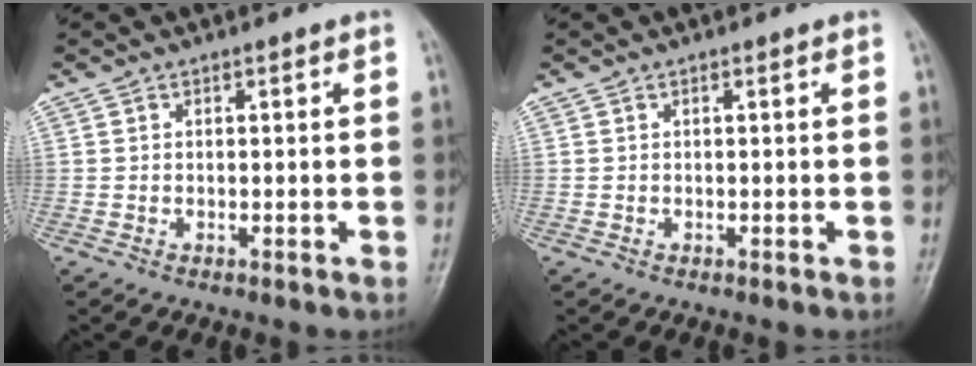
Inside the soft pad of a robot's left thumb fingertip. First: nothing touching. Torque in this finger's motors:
{"motor_torque": [0.00, 0.00, 0.00, 0.00, 0.00]}